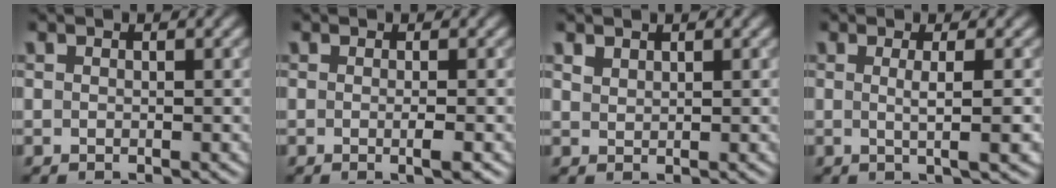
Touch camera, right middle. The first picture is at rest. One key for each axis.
{"total": 1.9, "fx": -0.3, "fy": 0.4, "fz": 1.8, "tx": -0.022, "ty": -0.004, "tz": -0.009}
{"total": 1.0, "fx": 0.9, "fy": 0.4, "fz": 0.2, "tx": -0.007, "ty": -0.002, "tz": 0.021}
{"total": 2.8, "fx": 0.1, "fy": 0.7, "fz": 2.8, "tx": -0.041, "ty": -0.002, "tz": -0.004}